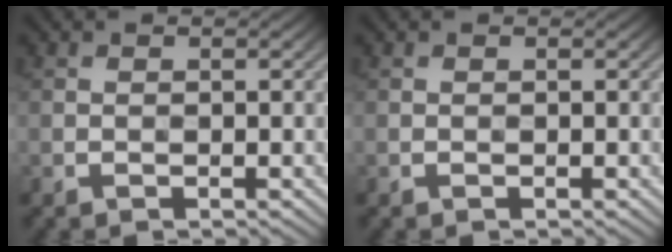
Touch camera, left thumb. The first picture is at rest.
{"total": 0.0}